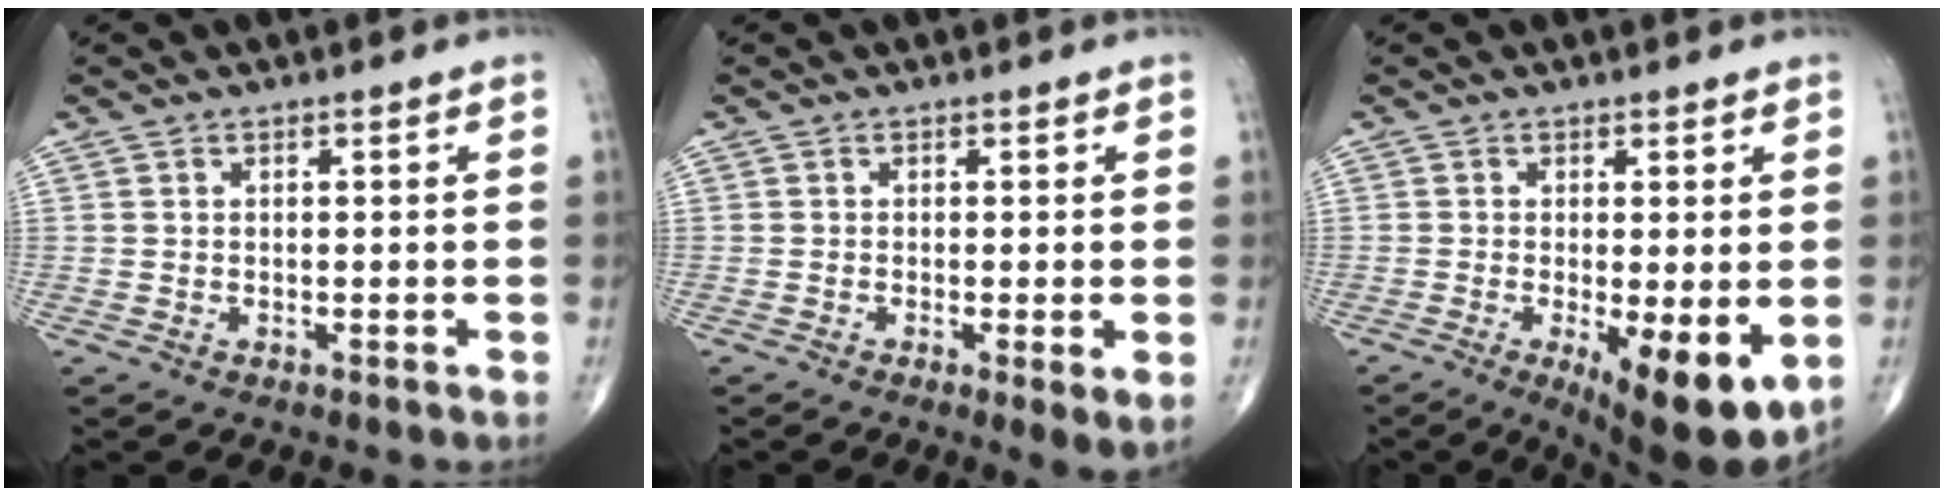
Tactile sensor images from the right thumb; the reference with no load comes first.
{"total": 3.3, "force": [-0.8, 0.5, 3.2], "torque": [-0.059, -0.014, -0.017]}
{"total": 10.9, "force": [-3.0, 3.3, 10.0], "torque": [-0.146, -0.025, -0.038]}